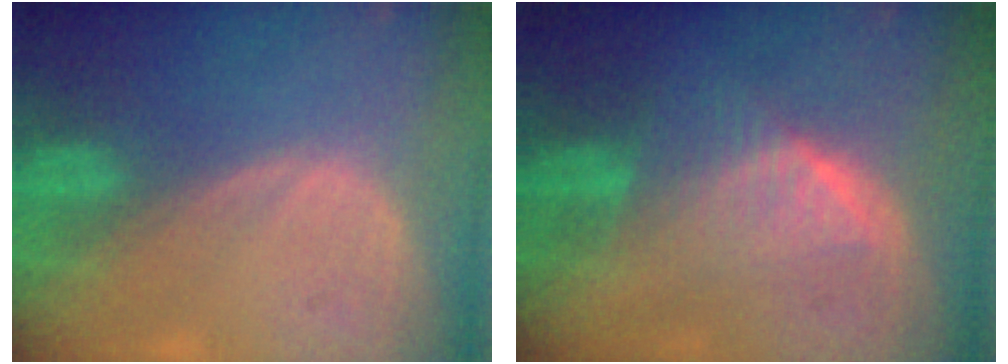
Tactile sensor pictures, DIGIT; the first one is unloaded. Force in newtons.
{"total": 6.5, "press": 5.8, "slide": 2.8}